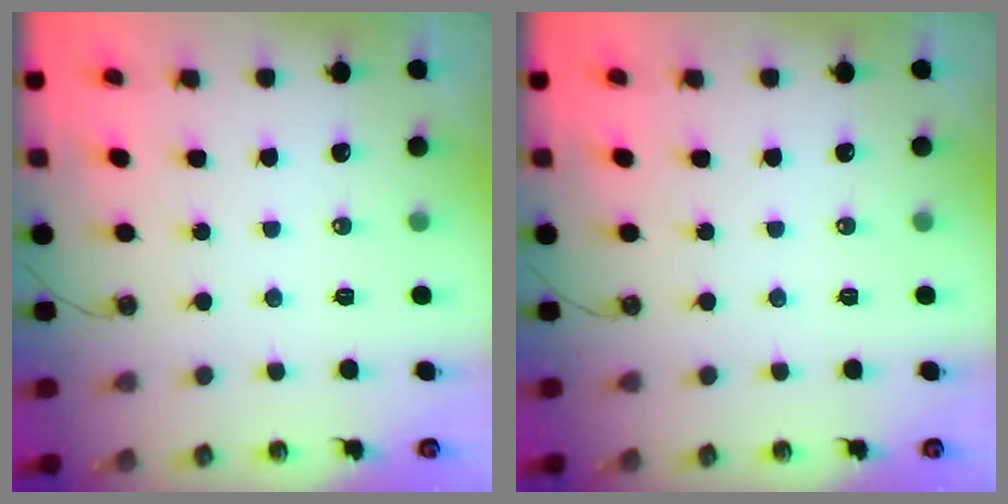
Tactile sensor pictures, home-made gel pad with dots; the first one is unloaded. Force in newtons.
{"total": 0.0}